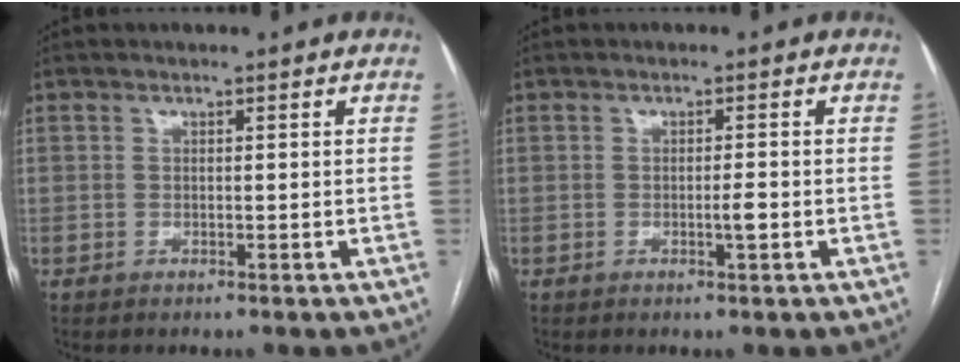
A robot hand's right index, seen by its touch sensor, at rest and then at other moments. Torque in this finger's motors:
{"motor_torque": [0.55, -0.10, 0.25, 0.05]}